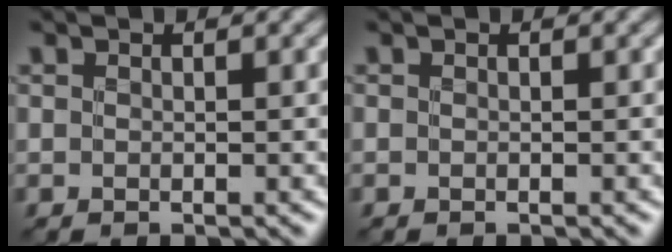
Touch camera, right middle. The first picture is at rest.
{"total": 0.0}